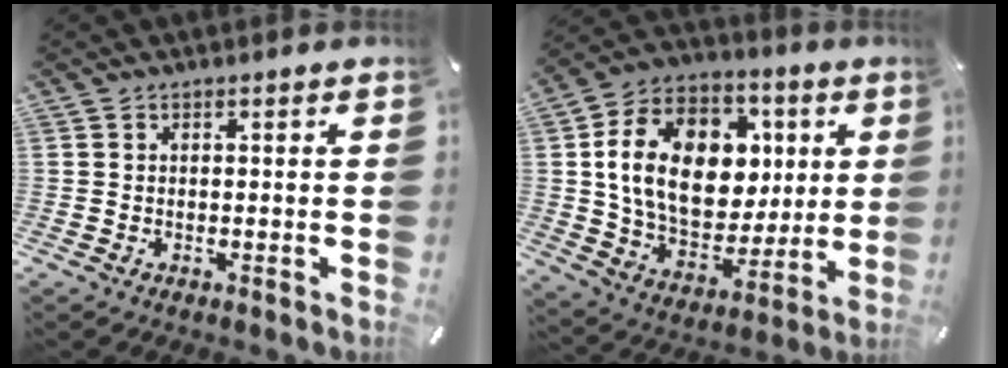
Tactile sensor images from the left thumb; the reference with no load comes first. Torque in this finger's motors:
{"motor_torque": [2.29, 2.72, 1.81, -0.96, 0.86]}